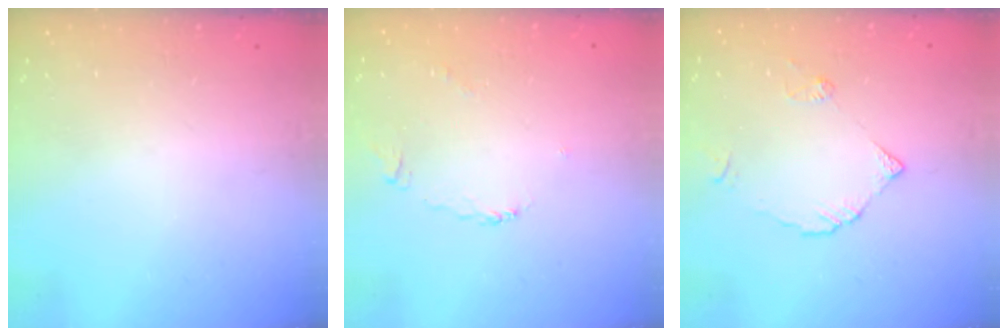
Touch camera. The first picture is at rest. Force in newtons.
{"total": 2.3, "press": 2.2, "slide": 0.7}
{"total": 4.0, "press": 4.0, "slide": 0.4}